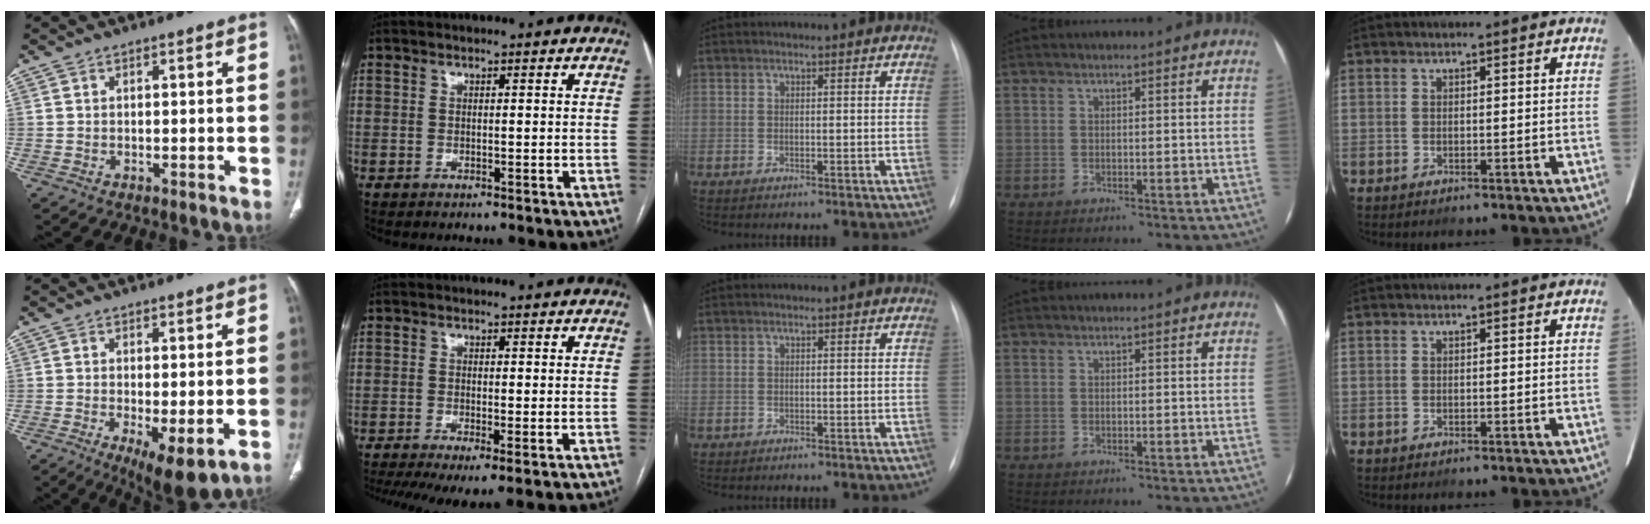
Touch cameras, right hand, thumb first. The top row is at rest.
{"thumb": {"total": 8.7, "force": [-2.6, 2.8, 7.8], "torque": [-0.124, -0.021, -0.035]}, "index": {"total": 7.1, "force": [-4.0, 1.7, 5.6], "torque": [-0.092, -0.014, -0.069]}}